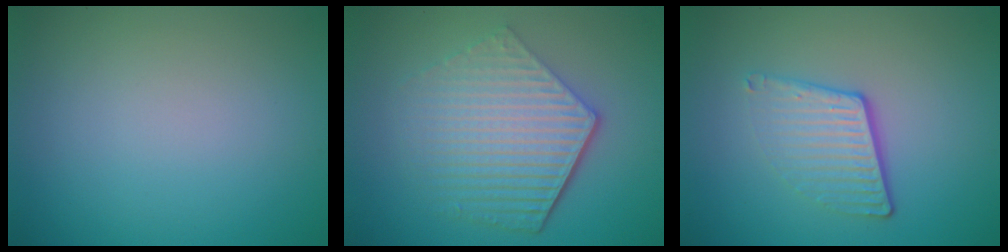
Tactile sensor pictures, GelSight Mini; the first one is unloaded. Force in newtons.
{"total": 6.0, "press": 4.5, "slide": 4.0}
{"total": 3.8, "press": 2.6, "slide": 2.8}